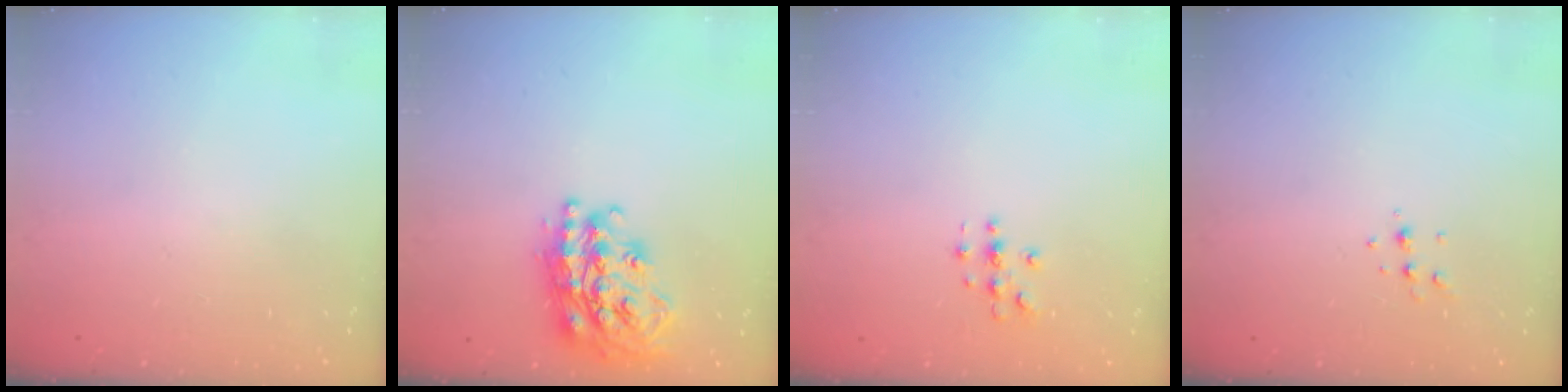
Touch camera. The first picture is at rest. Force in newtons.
{"total": 23.5, "press": 23.4, "slide": 2.0}
{"total": 2.8, "press": 2.8, "slide": 0.2}
{"total": 4.3, "press": 4.2, "slide": 0.9}